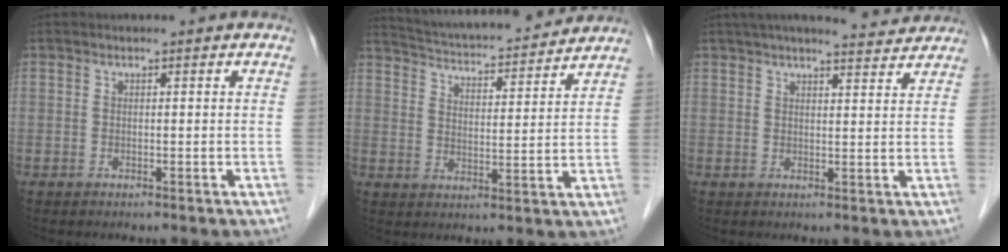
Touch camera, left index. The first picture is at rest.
{"total": 16.7, "force": [15.7, 1.8, 5.3], "torque": [-0.092, 0.018, 0.231]}
{"total": 10.2, "force": [9.3, 1.0, 4.0], "torque": [-0.058, 0.016, 0.117]}